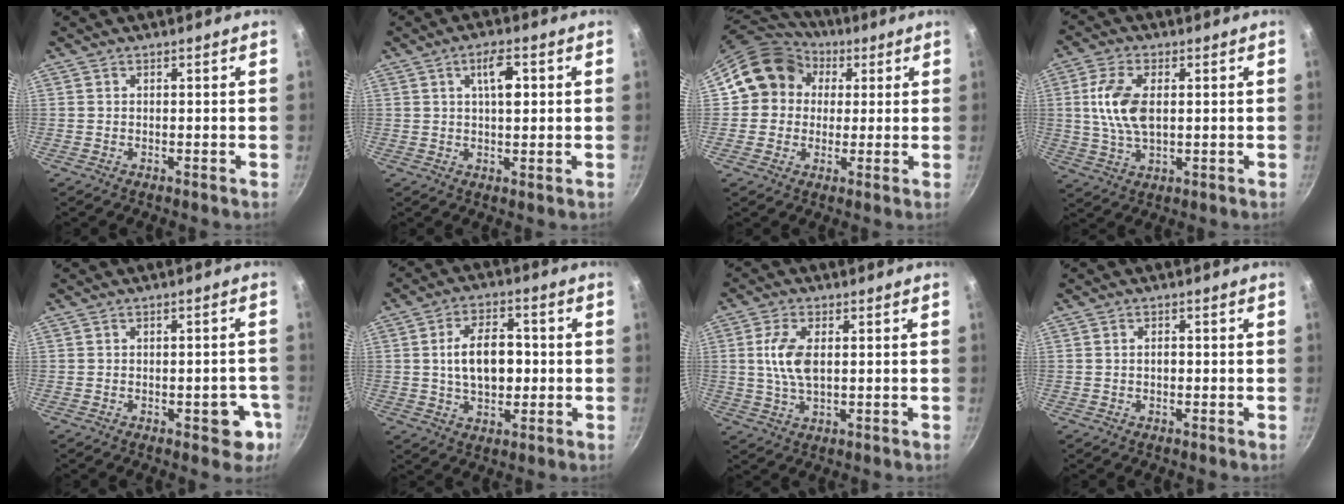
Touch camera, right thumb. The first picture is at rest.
{"total": 6.2, "force": [1.7, 2.4, 5.5], "torque": [-0.078, -0.003, 0.024]}
{"total": 12.7, "force": [2.5, 11.5, 4.9], "torque": [-0.049, 0.024, 0.024]}
{"total": 9.8, "force": [1.2, 5.1, 8.2], "torque": [-0.161, 0.002, 0.024]}
{"total": 5.9, "force": [-2.3, 3.1, 4.5], "torque": [-0.022, 0.015, -0.027]}
{"total": 10.9, "force": [0.2, 6.6, 8.7], "torque": [-0.121, 0.013, 0.004]}
{"total": 7.5, "force": [1.0, 3.7, 6.4], "torque": [-0.129, 0.001, 0.018]}
{"total": 1.1, "force": [-0.1, 0.7, 0.8], "torque": [-0.012, 0.003, -0.003]}